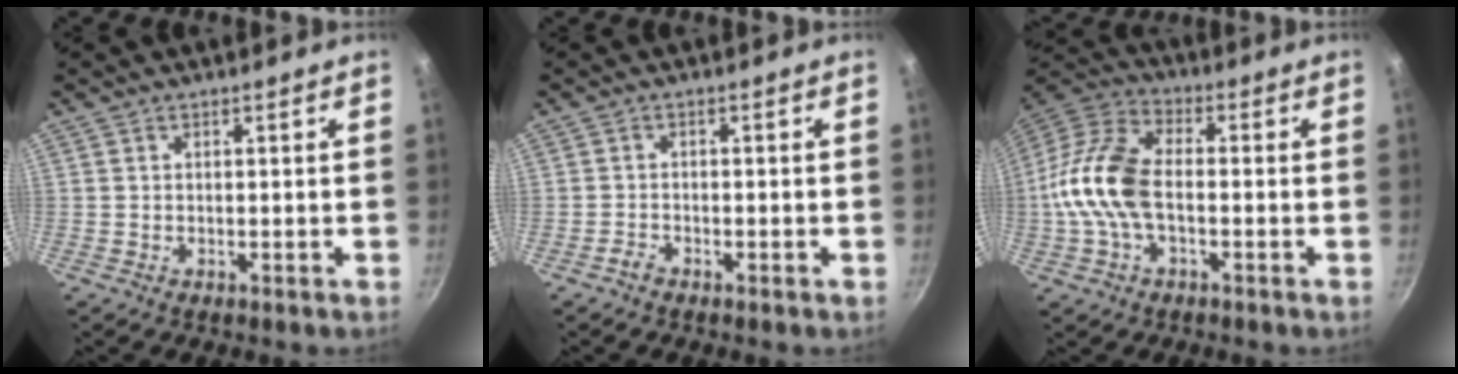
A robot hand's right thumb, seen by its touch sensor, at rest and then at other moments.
{"total": 1.4, "force": [-1.2, 0.4, 0.5], "torque": [-0.016, 0.012, -0.025]}
{"total": 14.3, "force": [-1.8, 8.3, 11.5], "torque": [-0.216, 0.039, -0.052]}